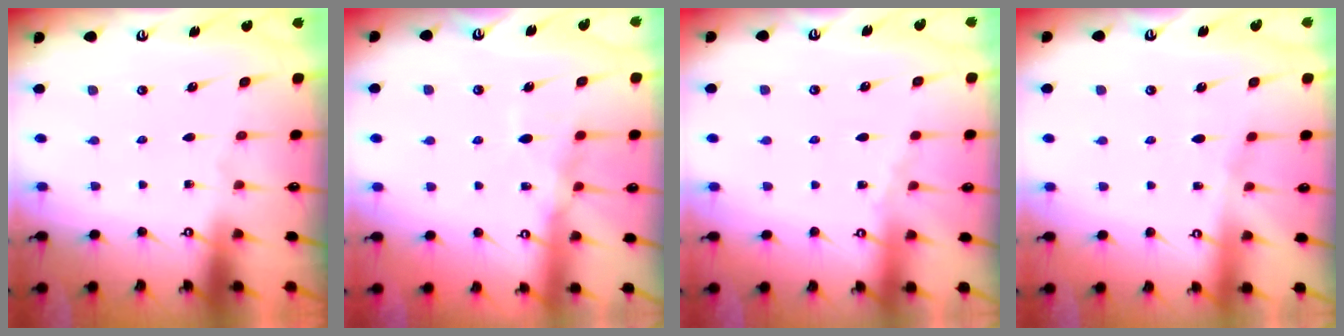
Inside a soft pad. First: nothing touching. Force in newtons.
{"total": 8.6, "press": 8.6, "slide": 0.8}
{"total": 1.8, "press": 1.8, "slide": 0.4}
{"total": 3.0, "press": 3.0, "slide": 0.5}